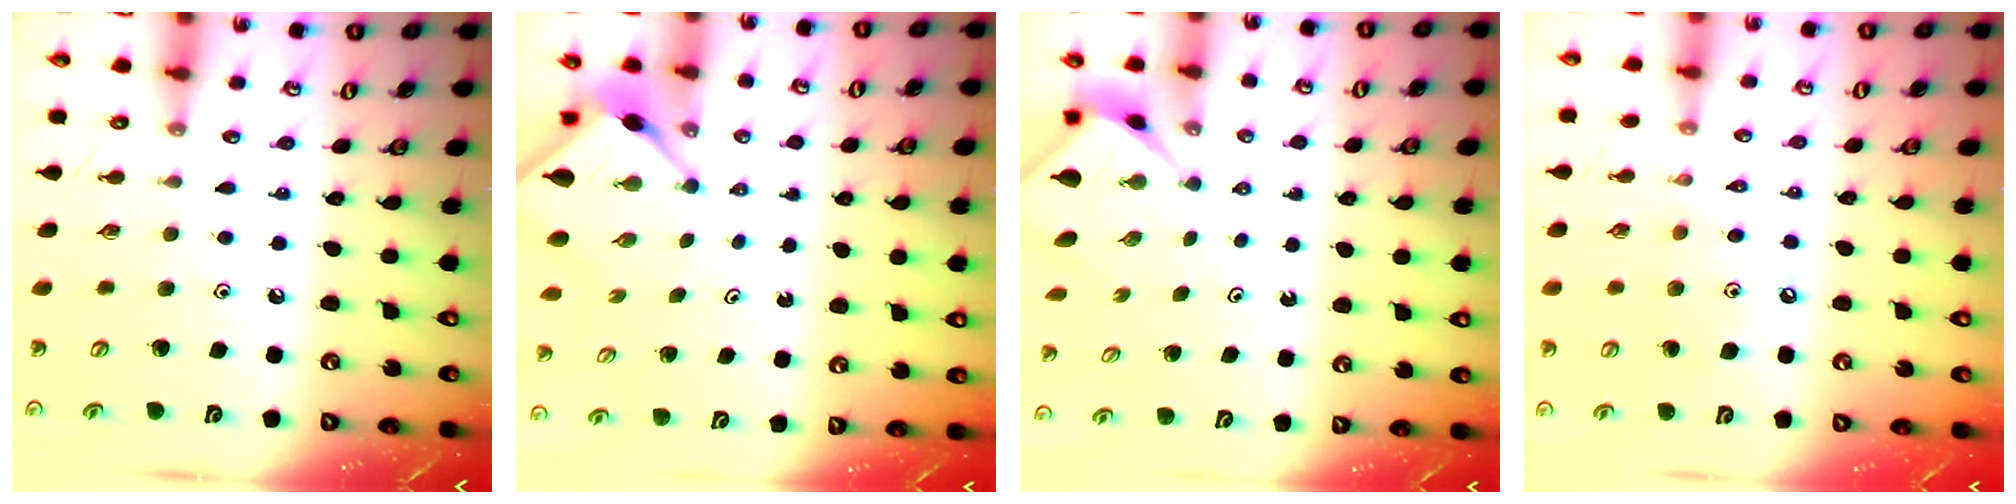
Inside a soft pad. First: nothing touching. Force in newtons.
{"total": 4.2, "press": 4.2, "slide": 0.2}
{"total": 2.2, "press": 2.2, "slide": 0.2}
{"total": 6.2, "press": 6.2, "slide": 0.8}